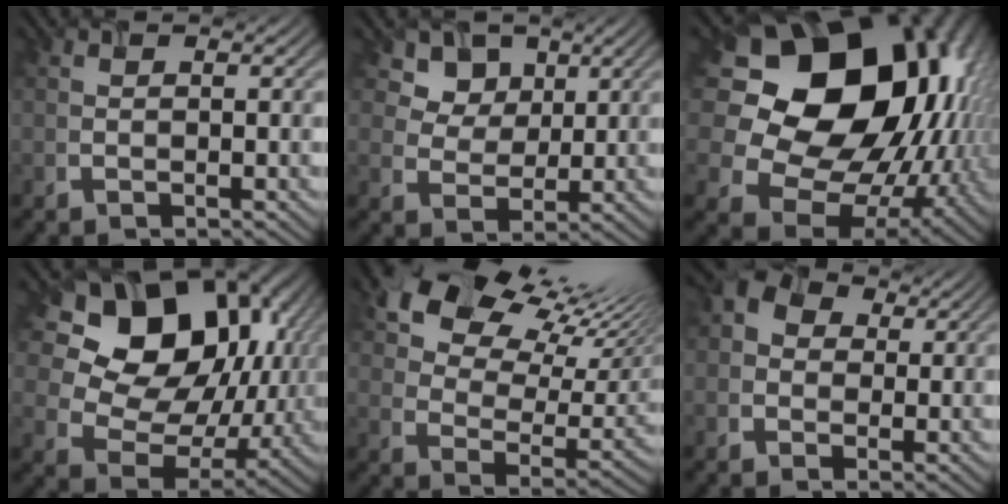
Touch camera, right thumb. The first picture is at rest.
{"total": 5.5, "force": [3.3, 4.1, 1.5], "torque": [-0.042, -0.029, 0.081]}
{"total": 21.7, "force": [4.1, 17.3, 12.4], "torque": [-0.281, -0.011, 0.115]}
{"total": 16.6, "force": [5.3, 13.0, 8.8], "torque": [-0.156, 0.011, 0.111]}
{"total": 16.4, "force": [11.0, 8.4, 8.8], "torque": [-0.186, 0.031, 0.170]}
{"total": 3.1, "force": [0.2, 3.0, 0.8], "torque": [-0.015, 0.003, -0.002]}